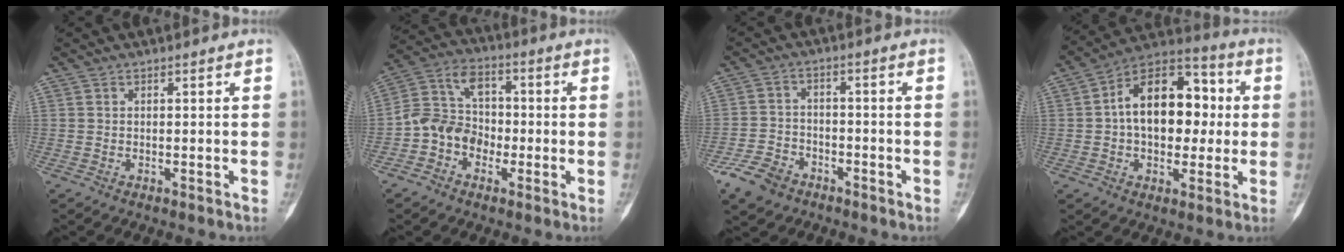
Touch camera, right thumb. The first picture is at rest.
{"total": 10.2, "force": [-2.8, 8.5, 4.9], "torque": [-0.072, 0.039, -0.066]}
{"total": 7.4, "force": [-4.8, 4.7, 2.9], "torque": [-0.049, 0.022, -0.091]}
{"total": 18.2, "force": [1.4, 11.7, 13.9], "torque": [-0.174, 0.035, 0.016]}